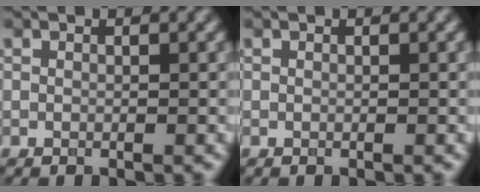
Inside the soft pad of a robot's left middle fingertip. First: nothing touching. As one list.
[{"total": 0.0}]